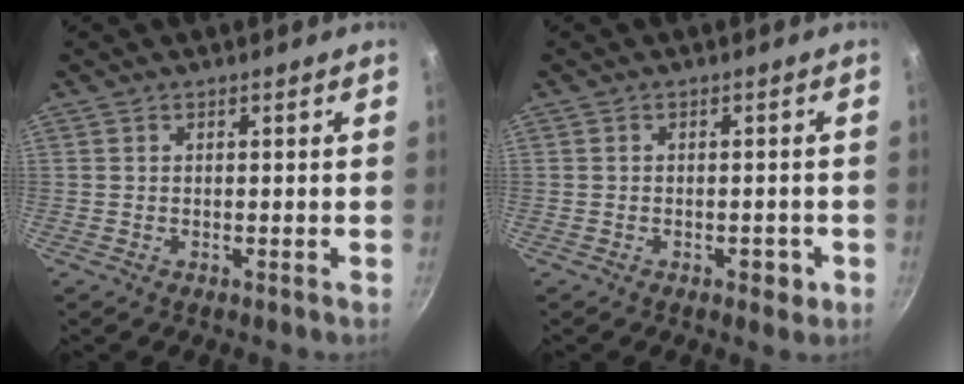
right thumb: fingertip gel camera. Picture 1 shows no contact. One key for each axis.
{"total": 2.4, "fx": -1.1, "fy": 1.4, "fz": 1.6, "tx": -0.011, "ty": 0.006, "tz": -0.012}